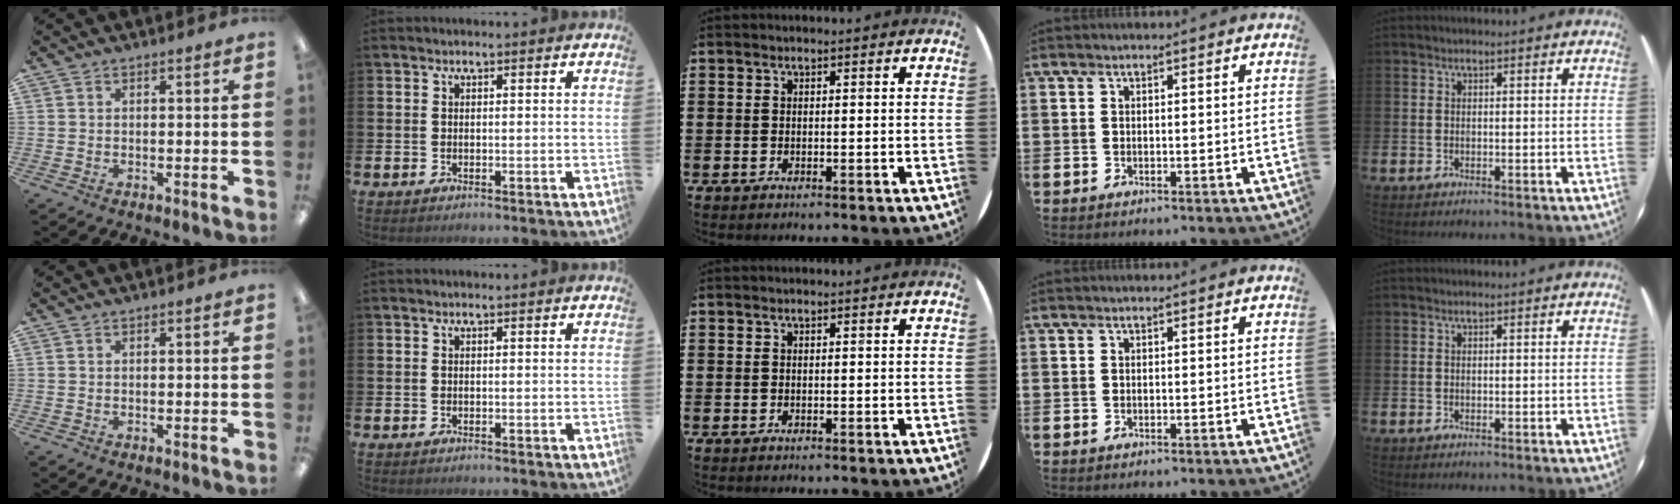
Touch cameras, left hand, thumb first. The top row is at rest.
{}